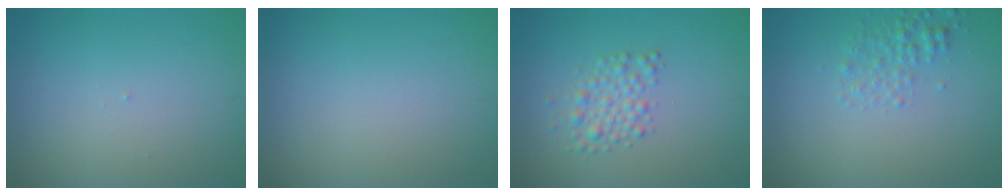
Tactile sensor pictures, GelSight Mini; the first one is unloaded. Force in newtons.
{"total": 0.0}
{"total": 2.4, "press": 2.4, "slide": 0.1}
{"total": 1.8, "press": 1.8, "slide": 0.1}